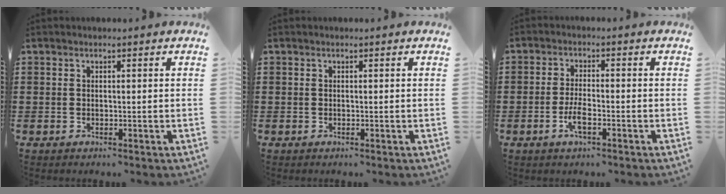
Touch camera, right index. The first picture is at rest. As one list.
[{"total": 0.0}, {"total": 3.4, "force": [-1.4, 0.9, 2.9], "torque": [-0.065, -0.006, -0.028]}]